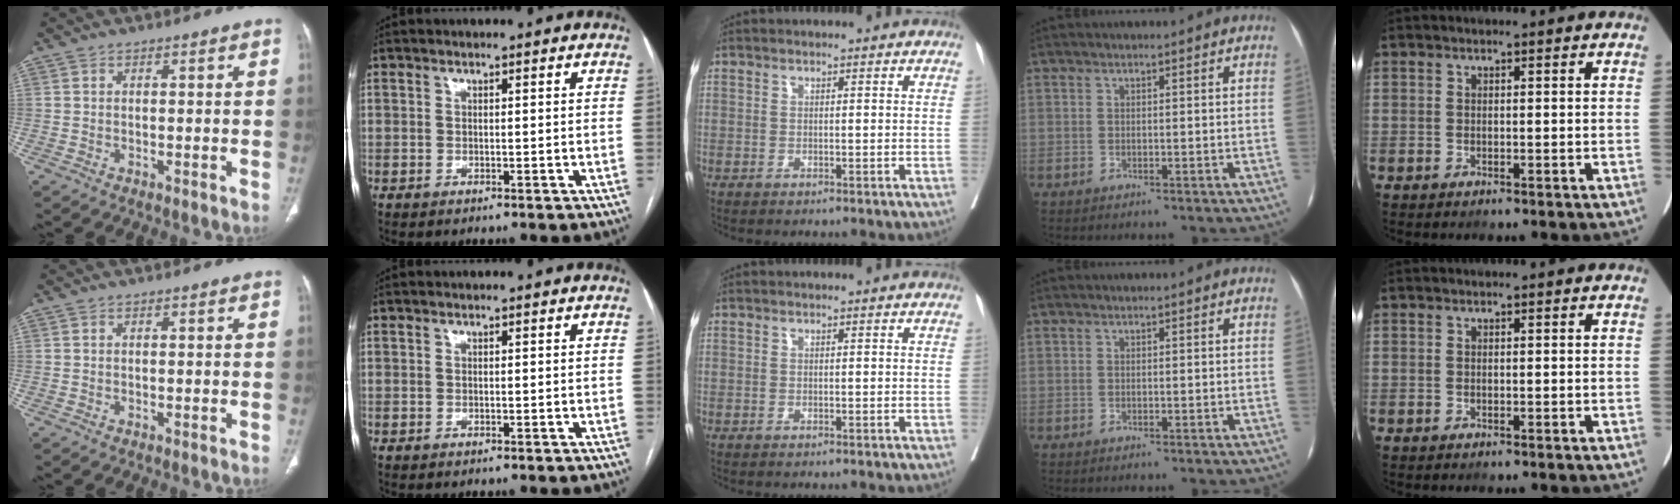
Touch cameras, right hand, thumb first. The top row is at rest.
{}